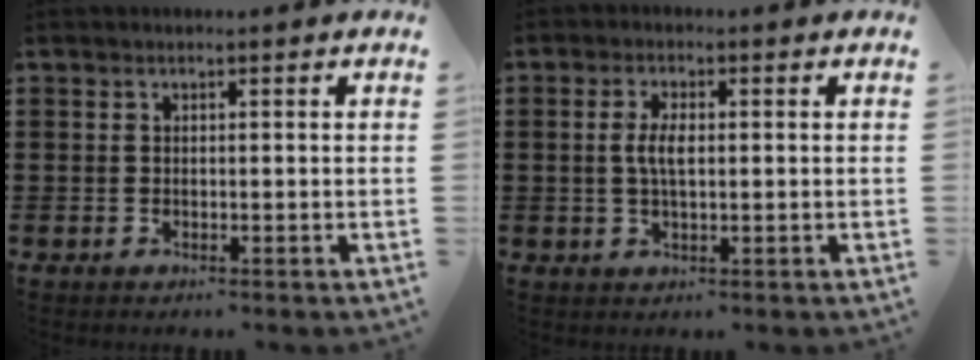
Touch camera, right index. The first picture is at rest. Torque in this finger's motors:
{"motor_torque": [0.69, -0.04, 0.30, 0.12]}